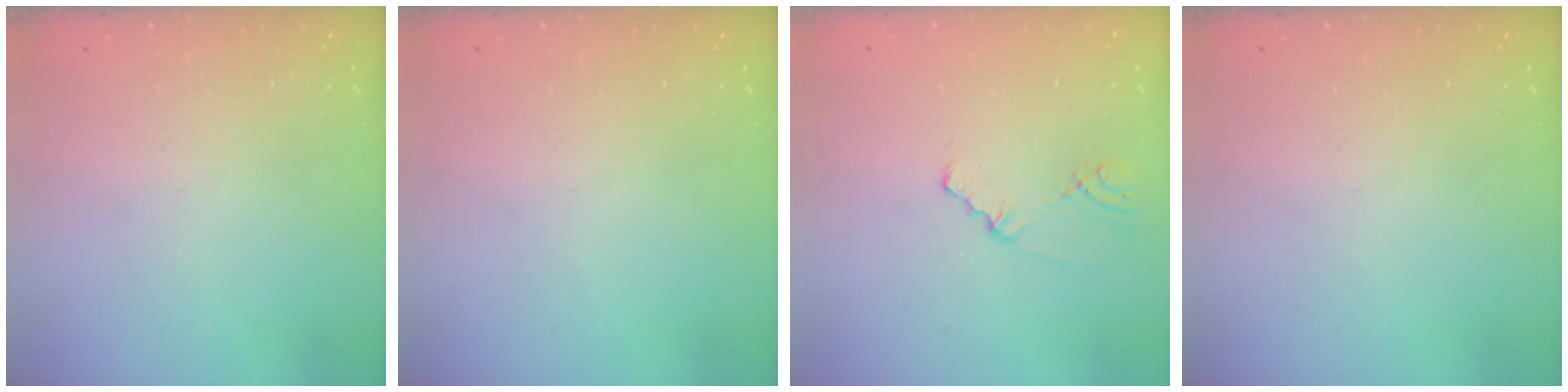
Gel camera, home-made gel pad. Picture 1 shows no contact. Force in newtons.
{"total": 0.0}
{"total": 1.6, "press": 1.6, "slide": 0.3}
{"total": 0.0}